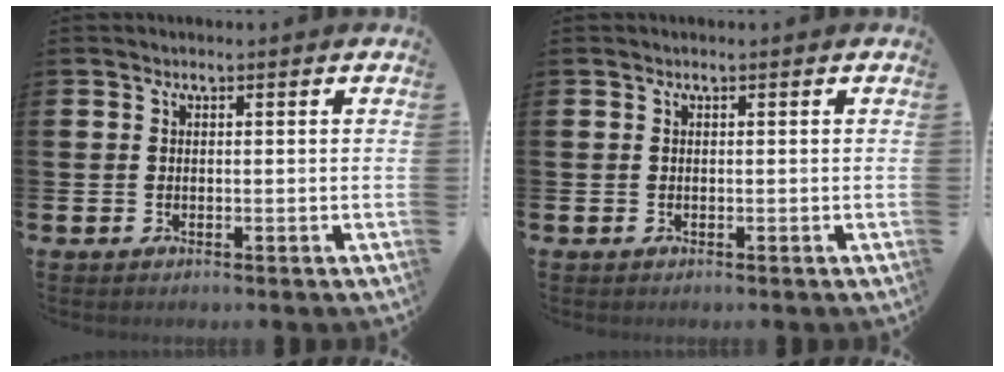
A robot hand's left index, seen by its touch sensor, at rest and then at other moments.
{"total": 0.0}